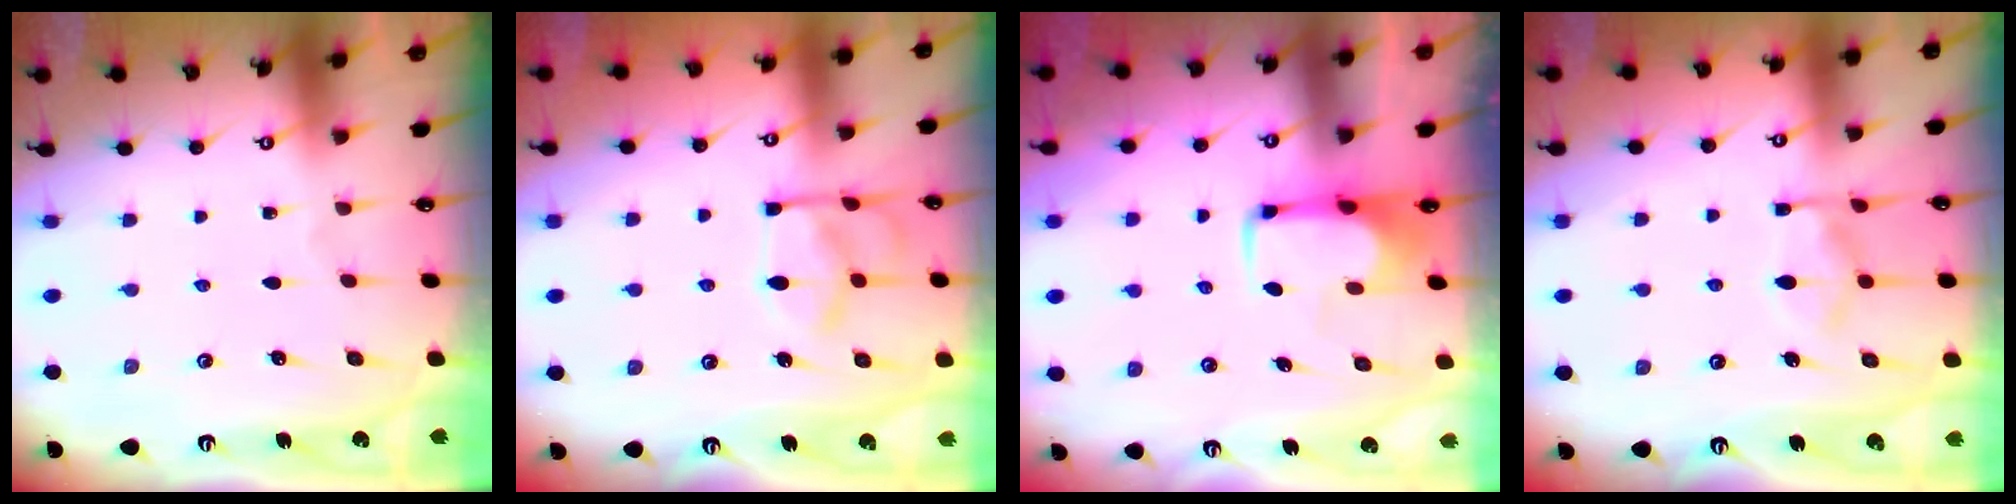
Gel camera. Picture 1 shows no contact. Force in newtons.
{"total": 11.1, "press": 11.1, "slide": 0.1}
{"total": 1.9, "press": 1.9, "slide": 0.4}
{"total": 10.4, "press": 10.3, "slide": 1.0}